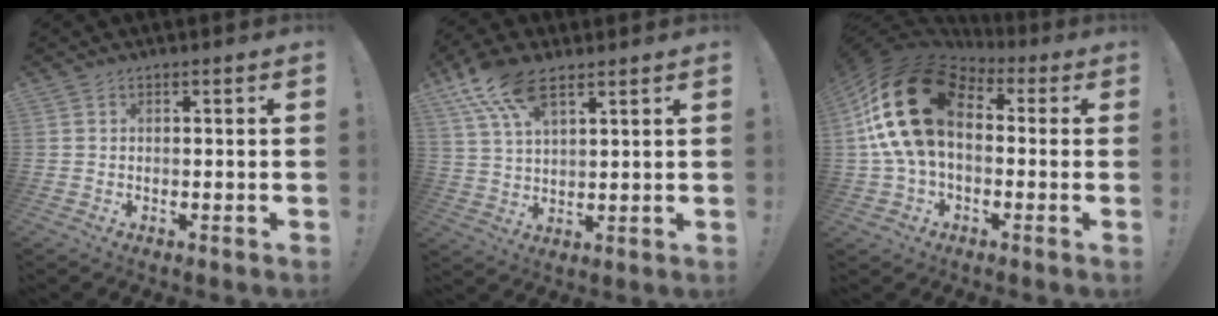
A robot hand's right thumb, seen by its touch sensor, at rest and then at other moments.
{"total": 11.4, "force": [7.3, 4.8, 7.3], "torque": [-0.144, -0.021, 0.139]}
{"total": 23.8, "force": [4.5, 14.3, 18.5], "torque": [-0.356, 0.004, 0.085]}